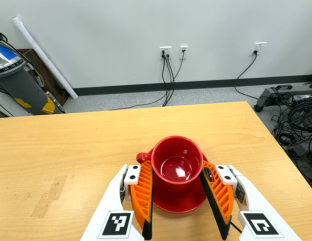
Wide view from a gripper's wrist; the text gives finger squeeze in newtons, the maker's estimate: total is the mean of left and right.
{"total": 2.5, "left": 2.3, "right": 2.8}